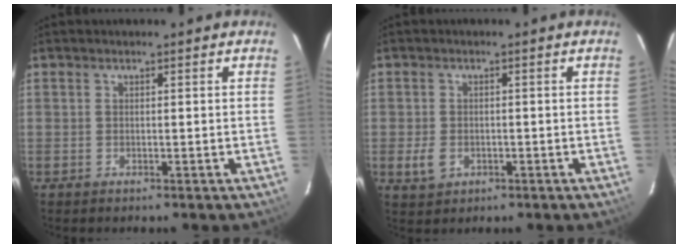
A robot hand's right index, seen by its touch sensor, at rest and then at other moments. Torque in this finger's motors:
{"motor_torque": [0.00, -0.07, -0.46, -0.17]}